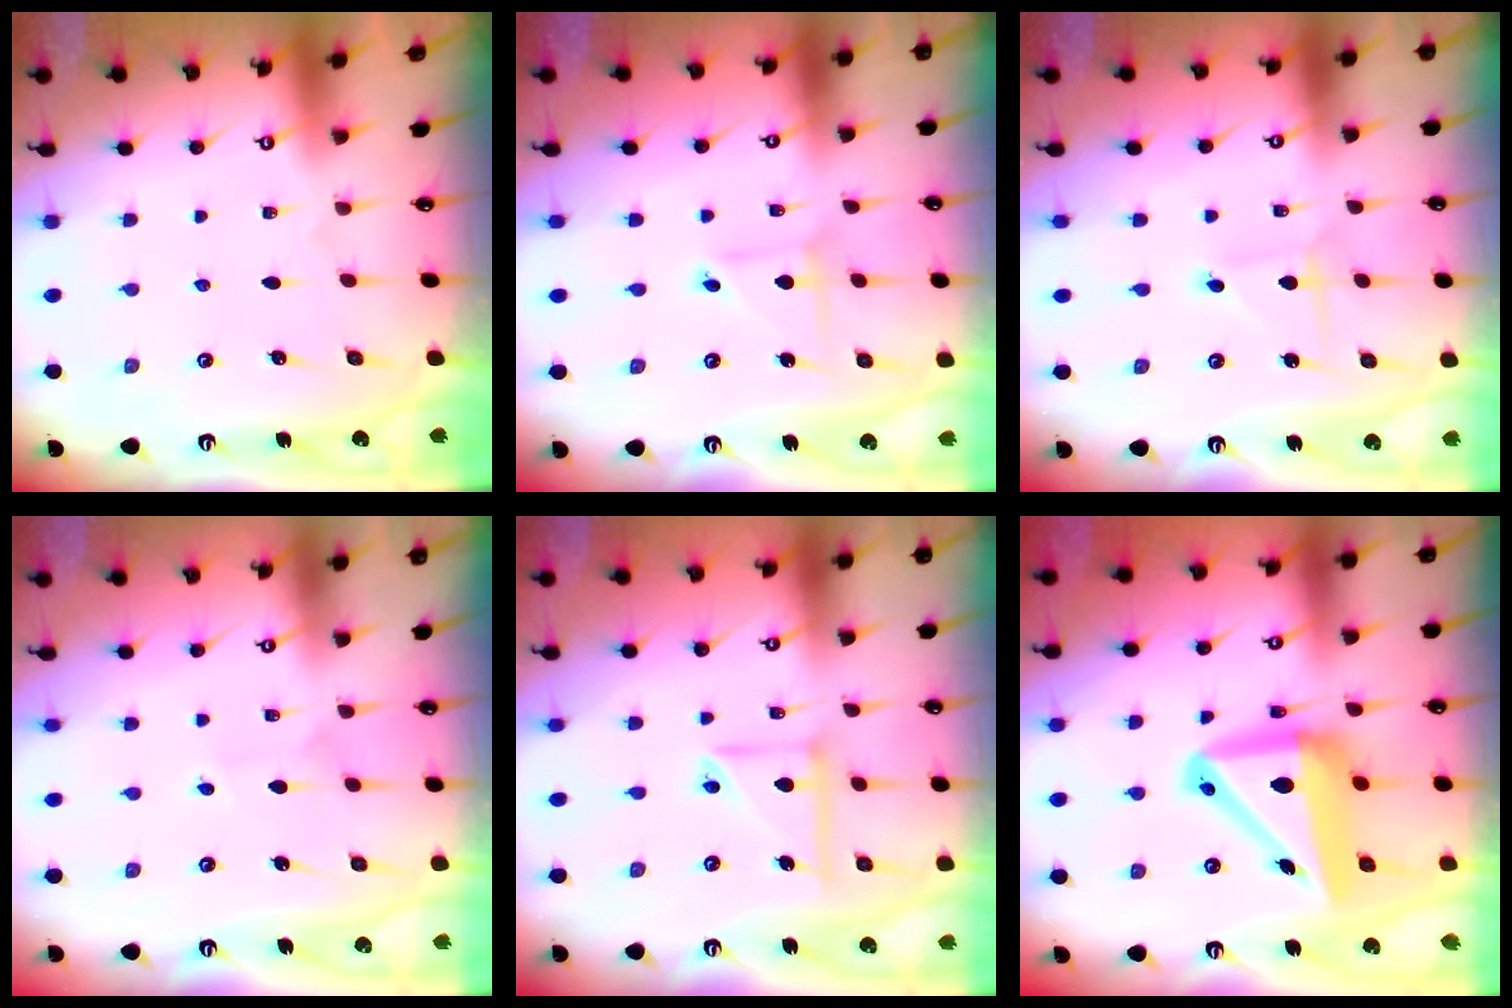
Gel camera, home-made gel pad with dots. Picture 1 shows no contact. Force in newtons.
{"total": 2.2, "press": 2.2, "slide": 0.1}
{"total": 2.2, "press": 2.1, "slide": 0.3}
{"total": 2.9, "press": 2.8, "slide": 0.4}
{"total": 9.6, "press": 9.6, "slide": 0.8}
{"total": 15.2, "press": 14.9, "slide": 3.1}